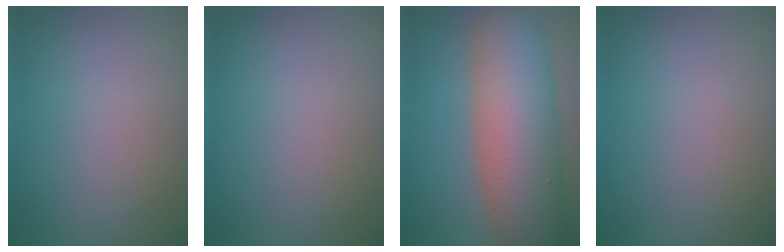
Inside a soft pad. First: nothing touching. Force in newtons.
{"total": 0.0}
{"total": 12.3, "press": 12.3, "slide": 0.8}
{"total": 0.0}